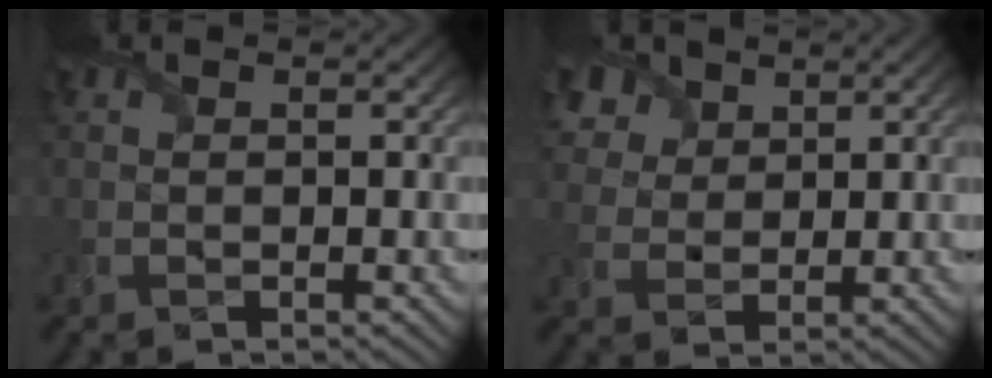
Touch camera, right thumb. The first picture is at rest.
{"total": 6.2, "force": [3.6, 4.3, 2.6], "torque": [-0.085, 0.008, 0.070]}